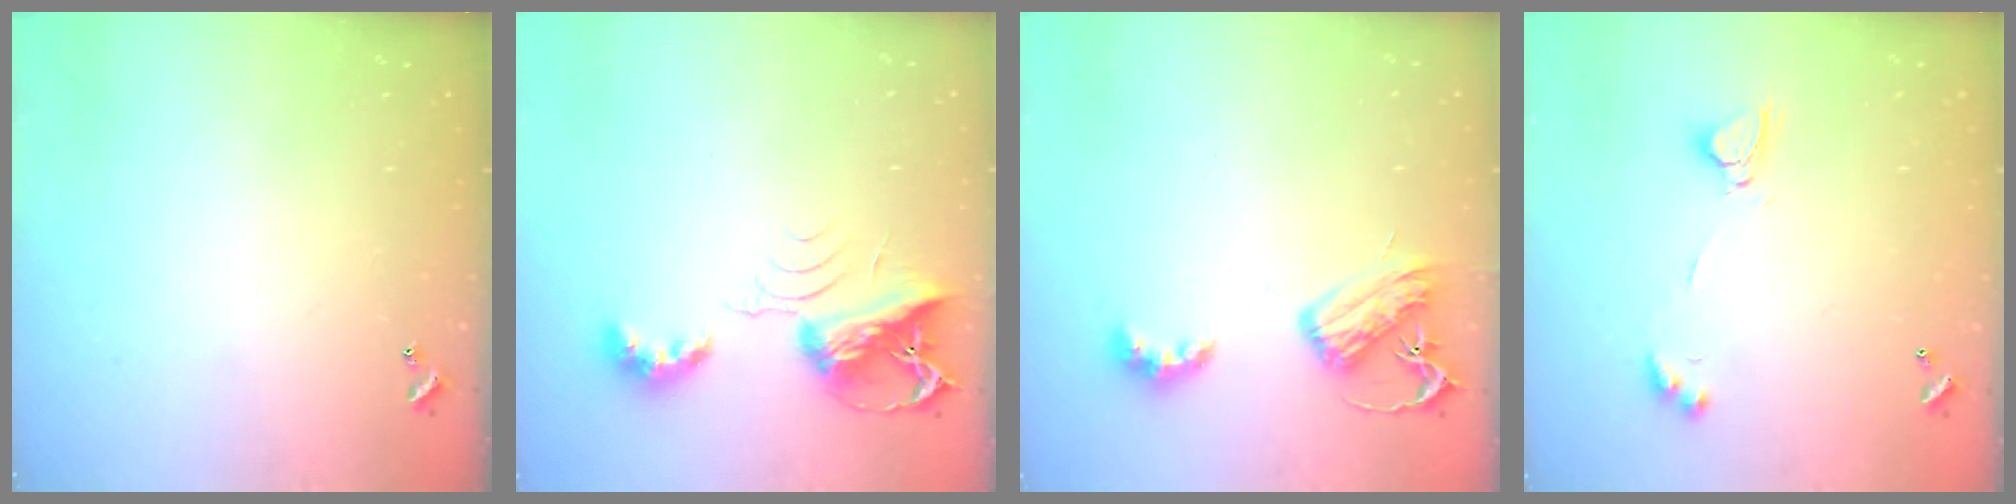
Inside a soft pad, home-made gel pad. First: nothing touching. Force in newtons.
{"total": 7.9, "press": 7.9, "slide": 0.2}
{"total": 6.7, "press": 6.7, "slide": 0.8}
{"total": 5.4, "press": 5.4, "slide": 0.2}